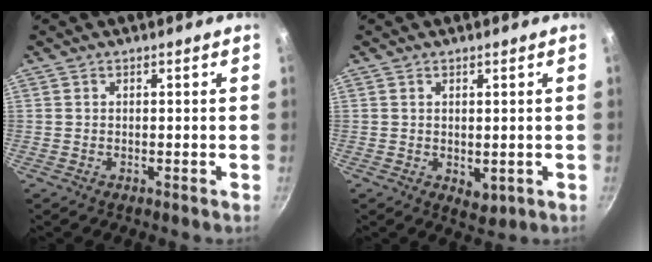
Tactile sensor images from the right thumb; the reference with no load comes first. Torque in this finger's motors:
{"motor_torque": [-0.11, 0.02, 0.04, 0.17, 0.06]}